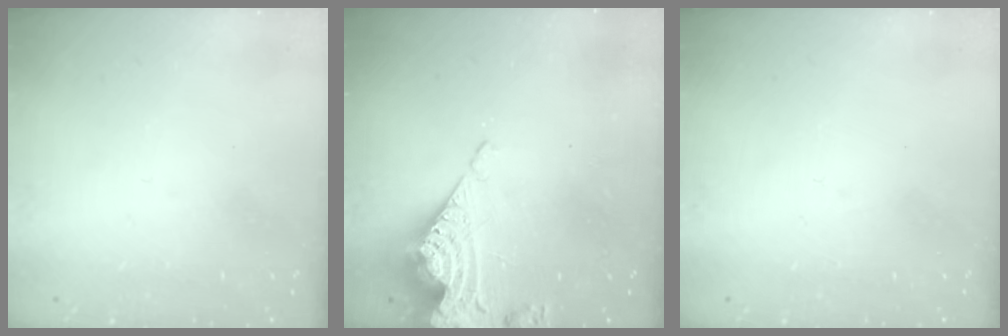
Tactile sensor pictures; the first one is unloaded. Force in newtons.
{"total": 12.1, "press": 12.1, "slide": 1.2}
{"total": 0.0}